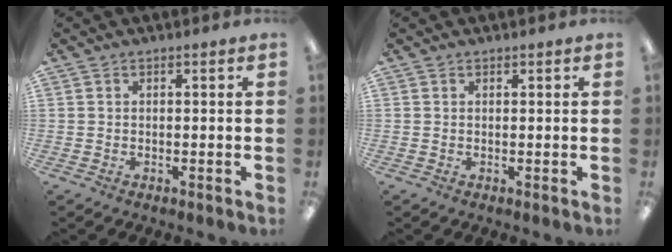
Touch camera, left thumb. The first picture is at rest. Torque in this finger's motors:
{"motor_torque": [0.05, -0.01, 0.27, -0.09, -0.01]}